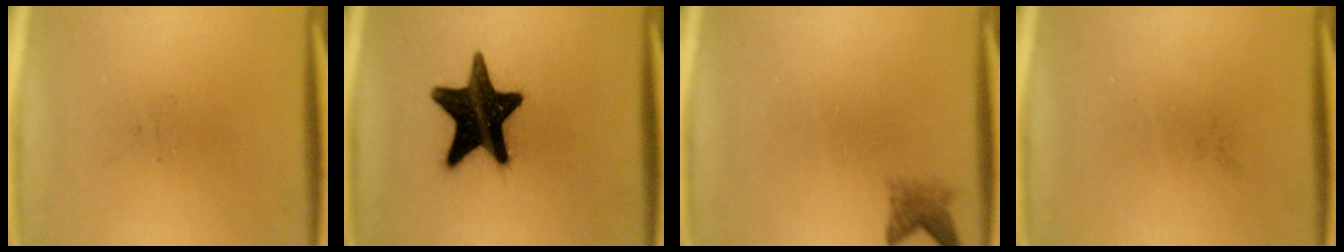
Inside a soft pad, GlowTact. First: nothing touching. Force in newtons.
{"total": 18.1}
{"total": 2.2}
{"total": 0.0}